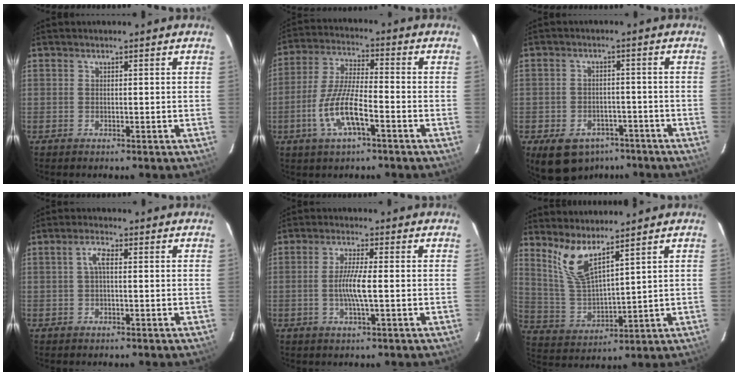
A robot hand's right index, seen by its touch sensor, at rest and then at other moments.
{"total": 10.9, "force": [-4.6, 2.5, 9.5], "torque": [-0.199, -0.003, -0.088]}
{"total": 10.7, "force": [-6.8, 7.1, 4.3], "torque": [-0.100, 0.013, -0.083]}
{"total": 2.7, "force": [0.2, 0.8, 2.6], "torque": [-0.053, 0.010, 0.003]}
{"total": 5.5, "force": [-0.9, 0.1, 5.4], "torque": [-0.102, -0.003, -0.019]}
{"total": 8.5, "force": [6.2, 1.6, 5.5], "torque": [-0.114, -0.010, 0.137]}